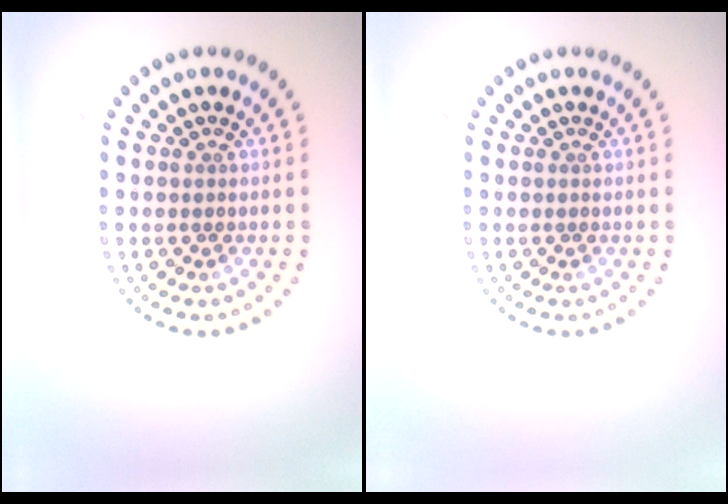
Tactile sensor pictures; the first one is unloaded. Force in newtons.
{"total": 0.0}